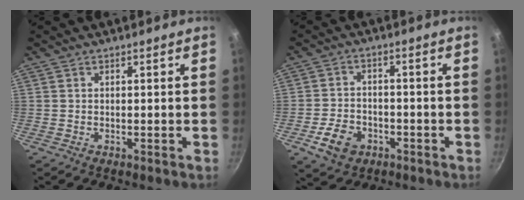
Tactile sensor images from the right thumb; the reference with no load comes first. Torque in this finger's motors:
{"motor_torque": [0.47, 1.19, 0.07, 0.15, 0.00]}